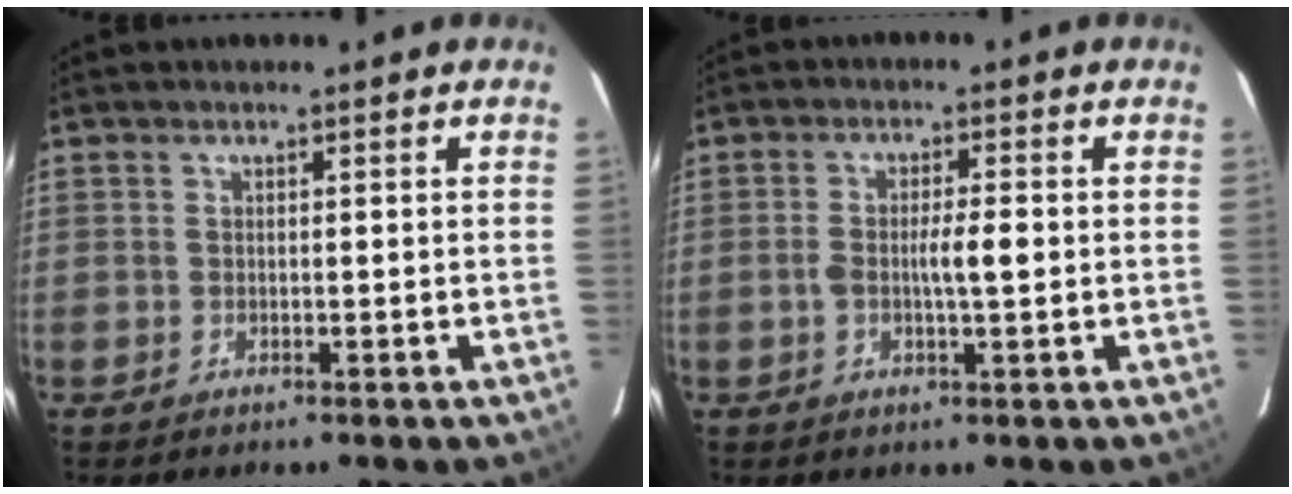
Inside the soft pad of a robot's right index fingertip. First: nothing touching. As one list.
[{"total": 4.2, "force": [-0.4, 0.6, 4.2], "torque": [-0.075, 0.003, -0.006]}]